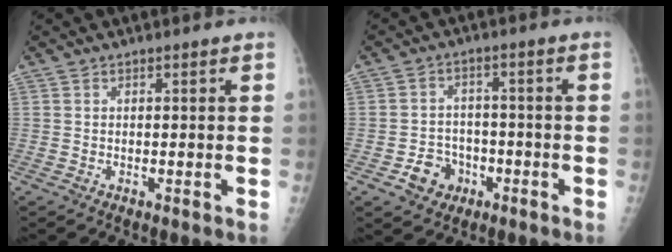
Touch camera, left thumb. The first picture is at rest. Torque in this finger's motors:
{"motor_torque": [-0.04, 0.05, 0.05, 0.02, -0.05]}